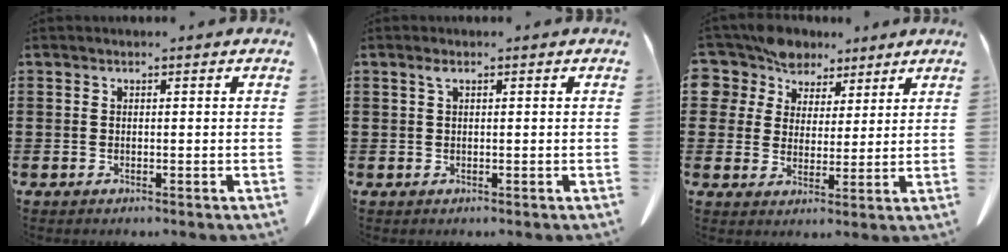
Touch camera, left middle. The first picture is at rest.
{"total": 1.1, "force": [0.5, 0.3, 0.9], "torque": [-0.021, 0.003, 0.009]}
{"total": 6.6, "force": [5.4, 3.9, 0.0], "torque": [-0.042, -0.019, 0.102]}